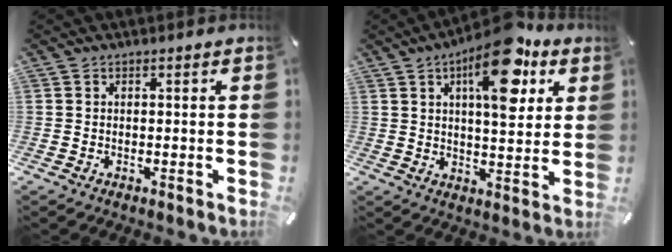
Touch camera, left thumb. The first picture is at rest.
{"total": 16.6, "force": [8.2, 6.6, 12.8], "torque": [-0.193, -0.029, 0.131]}